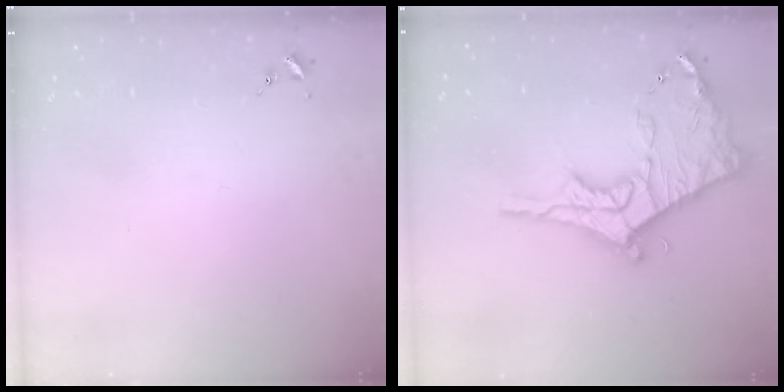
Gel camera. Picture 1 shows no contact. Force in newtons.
{"total": 21.0, "press": 20.9, "slide": 1.8}